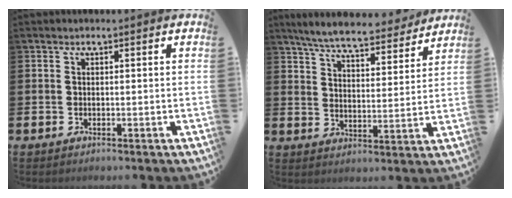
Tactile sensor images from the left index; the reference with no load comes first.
{"total": 7.1, "force": [6.6, 1.1, 2.4], "torque": [-0.068, -0.041, 0.114]}